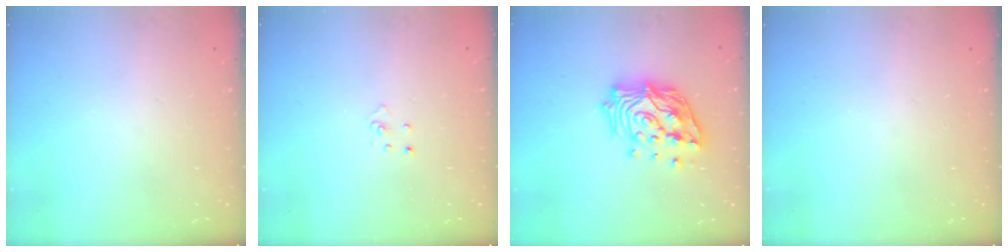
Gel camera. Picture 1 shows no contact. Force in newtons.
{"total": 3.0, "press": 2.9, "slide": 0.3}
{"total": 18.1, "press": 17.9, "slide": 2.6}
{"total": 0.0}